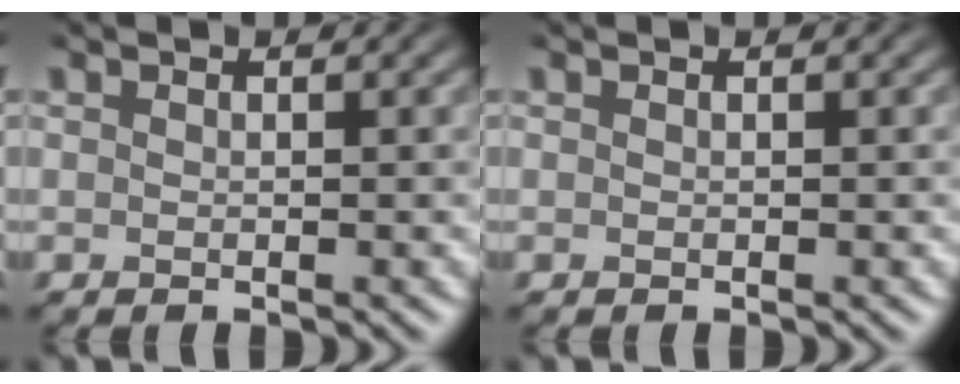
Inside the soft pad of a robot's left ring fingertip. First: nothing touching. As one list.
[{"total": 0.0}]